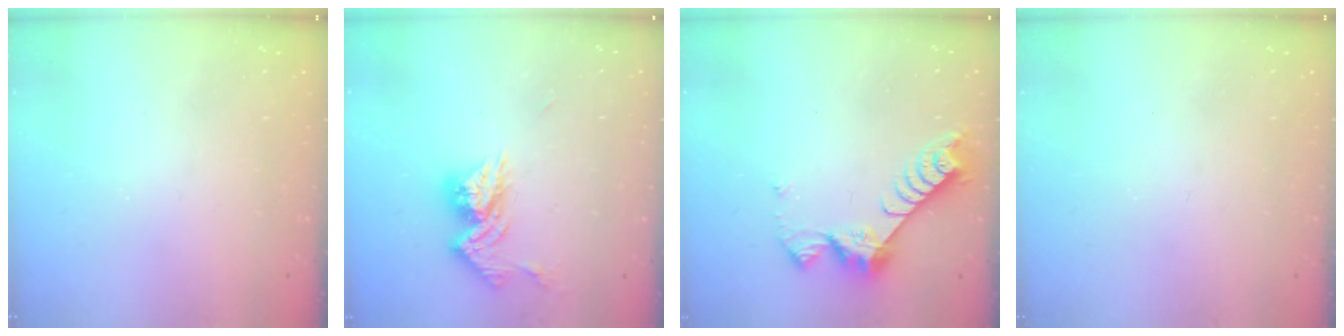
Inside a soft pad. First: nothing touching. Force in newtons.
{"total": 11.5, "press": 11.4, "slide": 1.0}
{"total": 9.4, "press": 9.4, "slide": 0.7}
{"total": 0.7, "press": 0.7, "slide": 0.1}